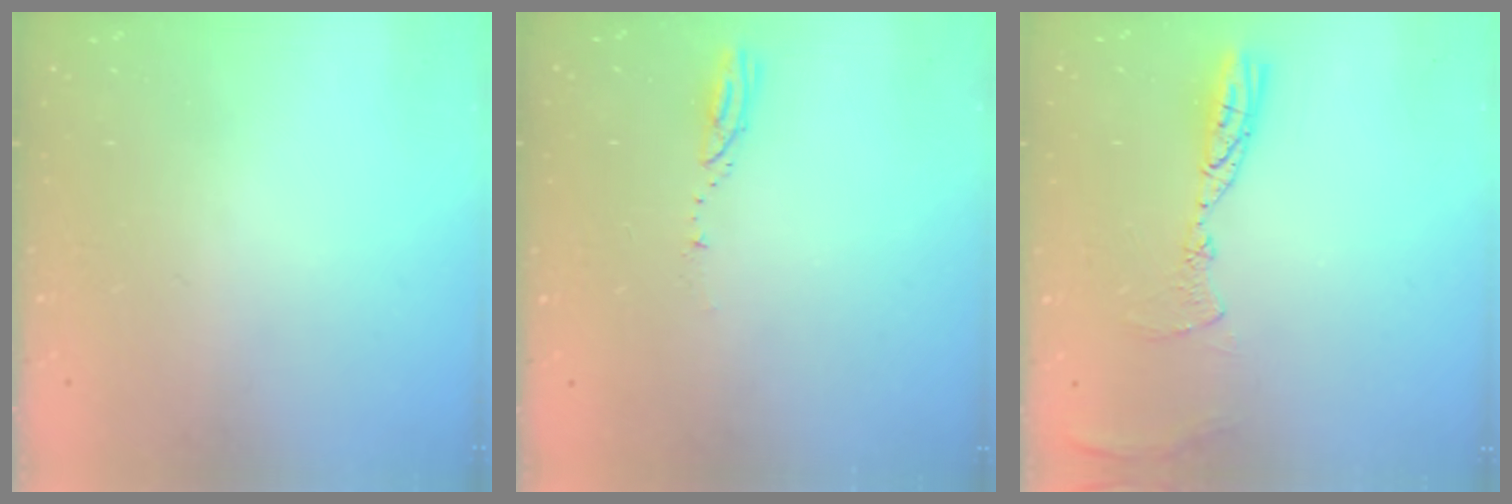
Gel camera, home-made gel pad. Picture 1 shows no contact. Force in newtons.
{"total": 3.1, "press": 3.0, "slide": 0.3}
{"total": 9.3, "press": 9.3, "slide": 0.9}